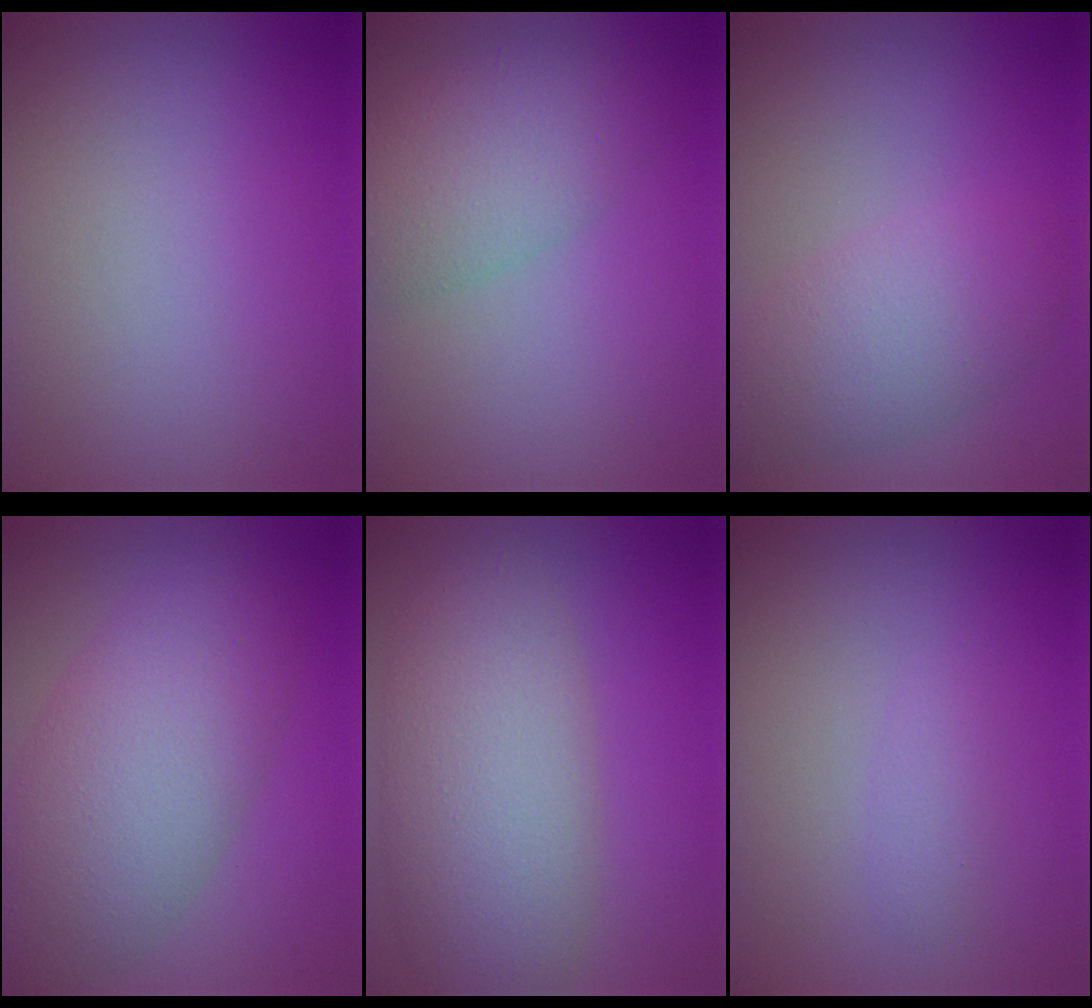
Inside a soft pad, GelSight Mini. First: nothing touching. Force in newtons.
{"total": 5.1, "press": 5.1, "slide": 0.2}
{"total": 5.0, "press": 5.0, "slide": 0.2}
{"total": 8.6, "press": 8.6, "slide": 0.6}
{"total": 8.0, "press": 8.0, "slide": 0.5}
{"total": 1.1, "press": 1.0, "slide": 0.1}